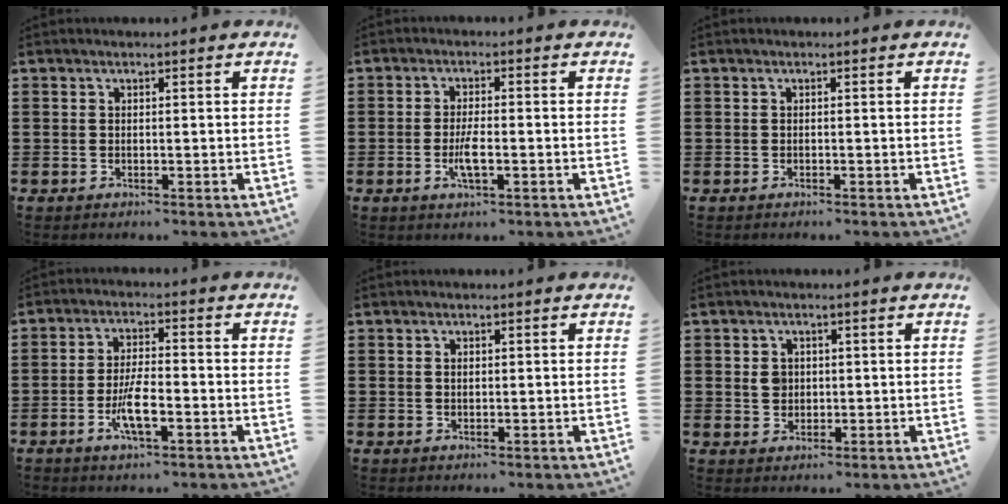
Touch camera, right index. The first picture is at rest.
{"total": 3.8, "force": [-1.1, 0.7, 3.5], "torque": [-0.076, -0.009, -0.023]}
{"total": 0.0}
{"total": 6.3, "force": [-2.5, 1.6, 5.5], "torque": [-0.118, -0.010, -0.048]}
{"total": 0.7, "force": [0.2, 0.4, 0.5], "torque": [-0.011, 0.001, 0.003]}
{"total": 2.6, "force": [0.3, 2.2, 1.3], "torque": [-0.032, 0.009, 0.005]}